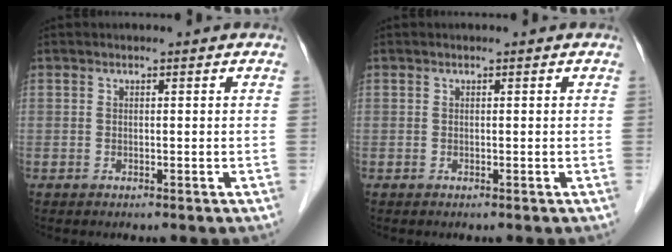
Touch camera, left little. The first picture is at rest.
{"total": 0.0}